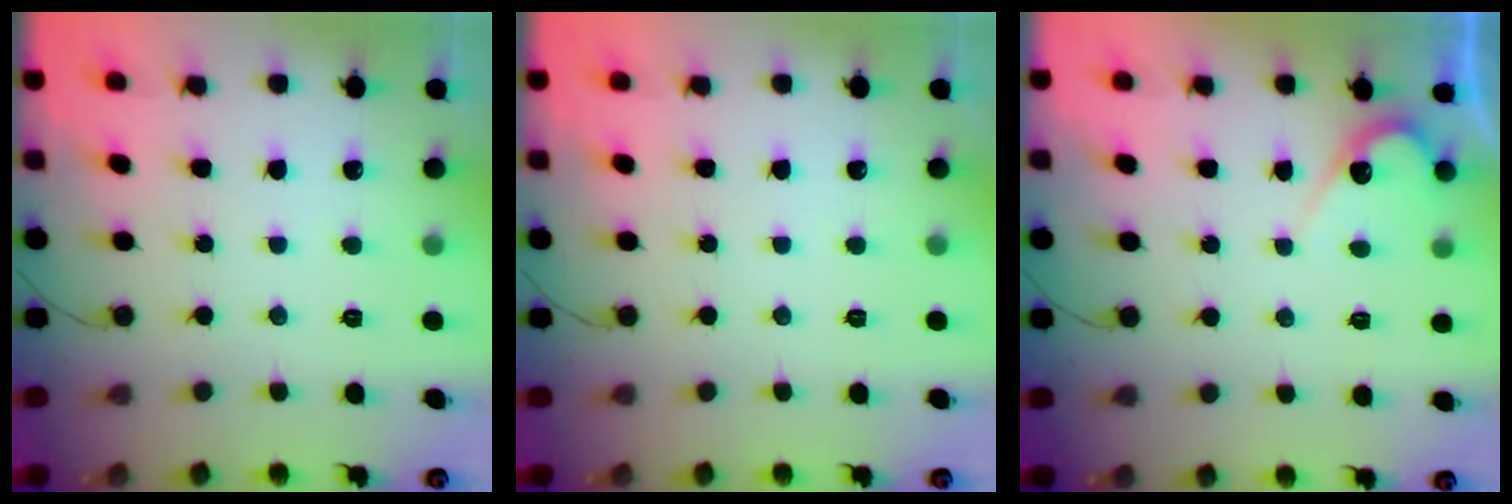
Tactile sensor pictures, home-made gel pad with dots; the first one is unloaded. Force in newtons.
{"total": 0.0}
{"total": 4.8, "press": 4.7, "slide": 0.3}